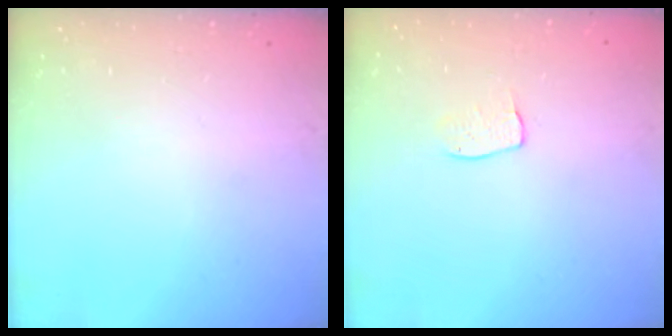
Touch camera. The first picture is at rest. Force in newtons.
{"total": 5.0, "press": 5.0, "slide": 0.3}